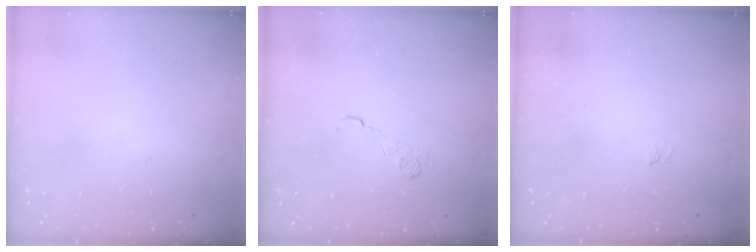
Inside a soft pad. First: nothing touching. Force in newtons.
{"total": 5.4, "press": 5.2, "slide": 1.6}
{"total": 1.0, "press": 0.2, "slide": 1.0}